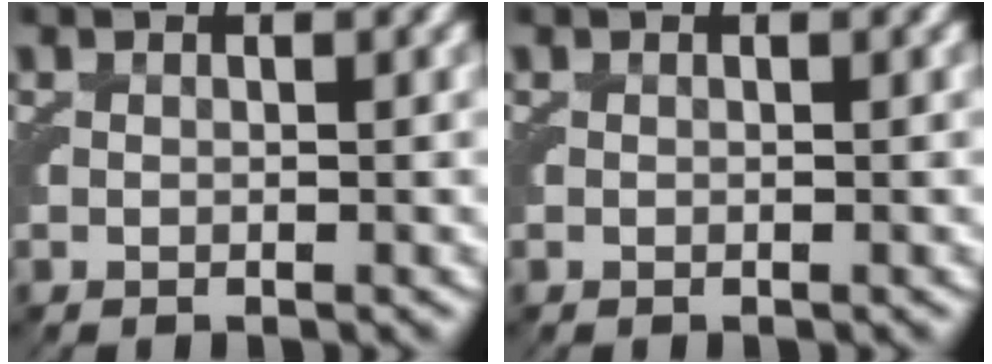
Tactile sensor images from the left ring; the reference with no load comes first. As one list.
[{"total": 0.0}]